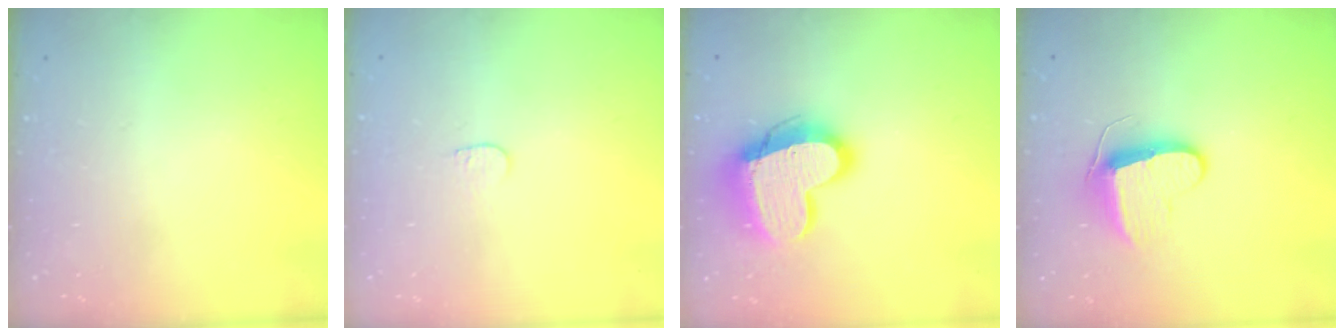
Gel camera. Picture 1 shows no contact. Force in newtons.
{"total": 3.4, "press": 3.3, "slide": 0.3}
{"total": 16.7, "press": 16.7, "slide": 1.1}
{"total": 9.9, "press": 9.9, "slide": 0.2}